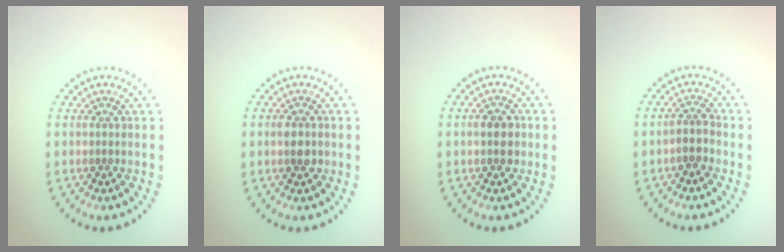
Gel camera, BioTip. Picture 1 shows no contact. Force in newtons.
{"total": 1.6, "press": 1.6, "slide": 0.1}
{"total": 2.0, "press": 2.0, "slide": 0.2}
{"total": 1.7, "press": 1.4, "slide": 0.9}